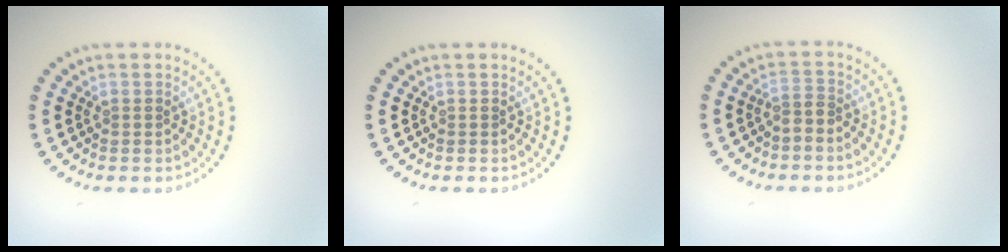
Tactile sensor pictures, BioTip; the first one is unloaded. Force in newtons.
{"total": 0.0}
{"total": 1.1, "press": 0.6, "slide": 0.9}